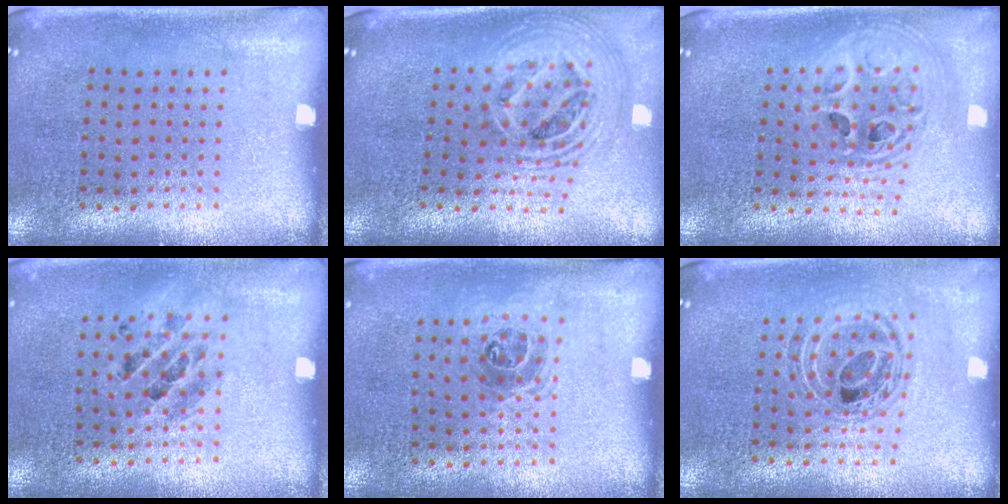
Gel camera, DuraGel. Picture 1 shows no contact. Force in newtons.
{"total": 2.5, "press": 1.9, "slide": 1.7}
{"total": 2.4, "press": 1.8, "slide": 1.5}
{"total": 1.1, "press": 1.0, "slide": 0.2}
{"total": 1.0, "press": 0.7, "slide": 0.6}
{"total": 0.8, "press": 0.8, "slide": 0.1}